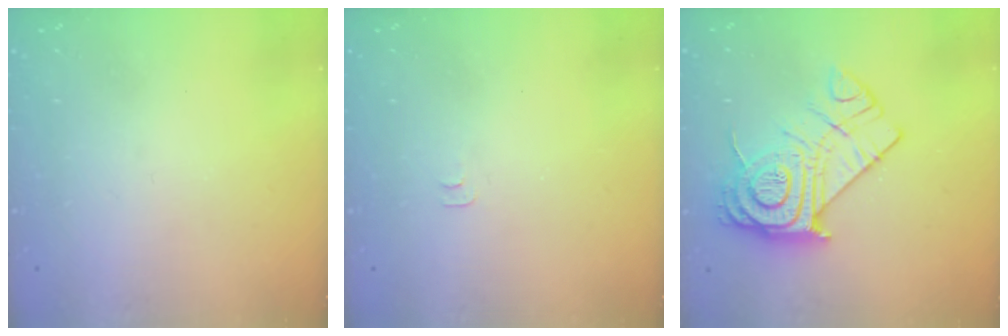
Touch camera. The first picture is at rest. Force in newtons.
{"total": 3.0, "press": 3.0, "slide": 0.3}
{"total": 18.3, "press": 18.3, "slide": 1.4}